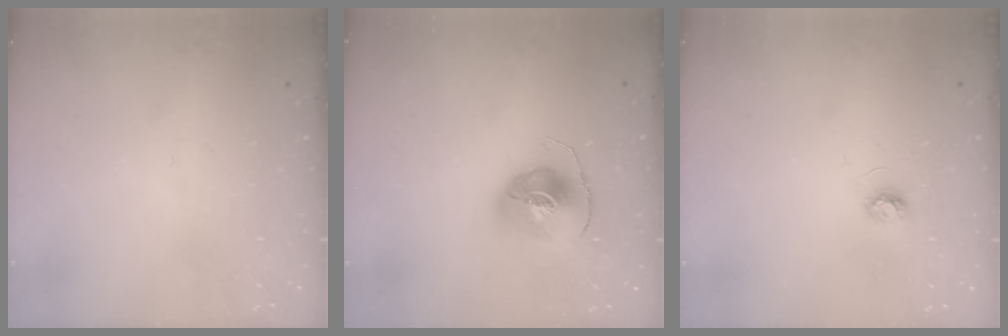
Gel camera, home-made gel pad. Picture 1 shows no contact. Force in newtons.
{"total": 8.7, "press": 8.7, "slide": 0.6}
{"total": 3.5, "press": 3.4, "slide": 0.3}